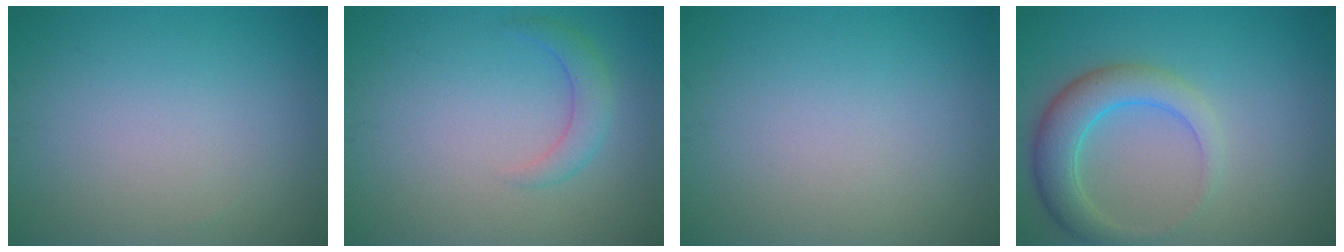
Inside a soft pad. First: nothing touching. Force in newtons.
{"total": 2.0, "press": 2.0, "slide": 0.1}
{"total": 0.0}
{"total": 4.5, "press": 4.5, "slide": 0.1}